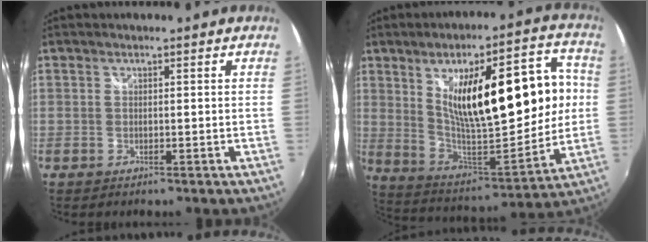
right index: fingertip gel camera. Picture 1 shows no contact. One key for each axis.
{"total": 24.3, "fx": 4.0, "fy": 8.9, "fz": 22.3, "tx": -0.353, "ty": 0.005, "tz": 0.085}